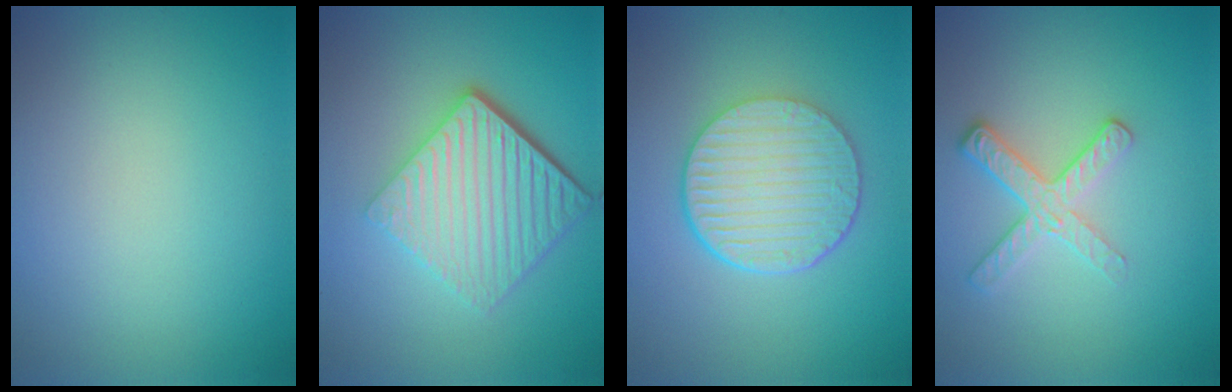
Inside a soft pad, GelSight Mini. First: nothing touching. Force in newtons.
{"total": 7.0, "press": 4.5, "slide": 5.3}
{"total": 6.7, "press": 4.6, "slide": 4.8}
{"total": 2.7, "press": 2.5, "slide": 1.1}